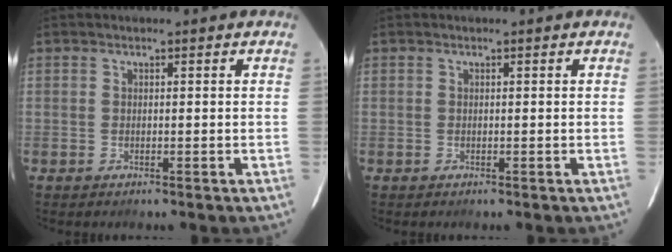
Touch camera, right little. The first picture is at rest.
{"total": 0.0}